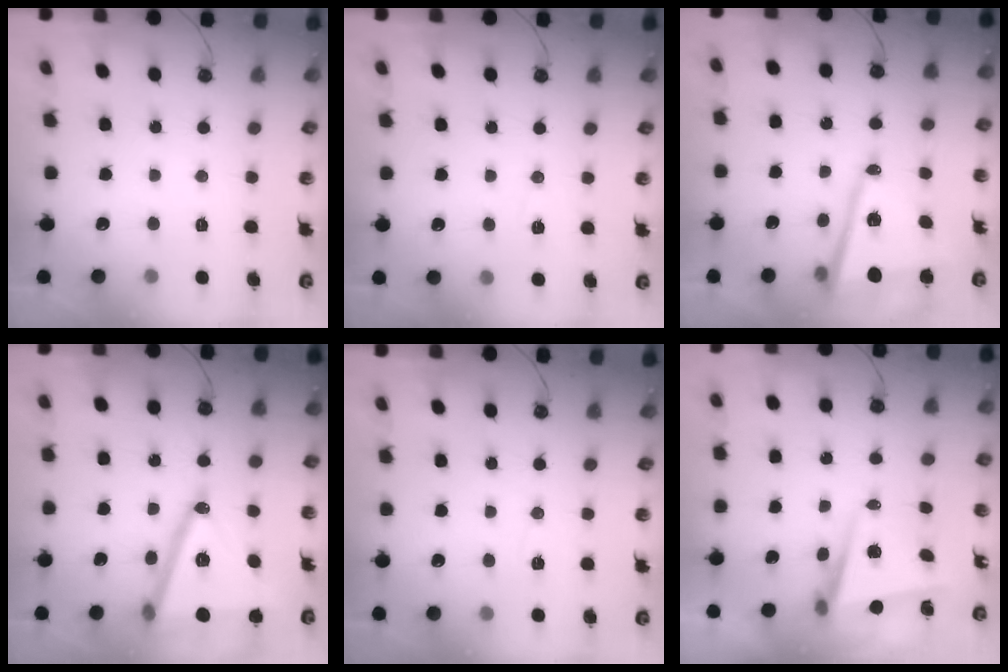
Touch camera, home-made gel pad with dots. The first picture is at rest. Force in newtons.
{"total": 3.3, "press": 2.4, "slide": 2.3}
{"total": 12.4, "press": 12.2, "slide": 1.9}
{"total": 22.6, "press": 22.4, "slide": 3.3}
{"total": 4.7, "press": 4.5, "slide": 1.6}
{"total": 5.5, "press": 5.5, "slide": 0.7}